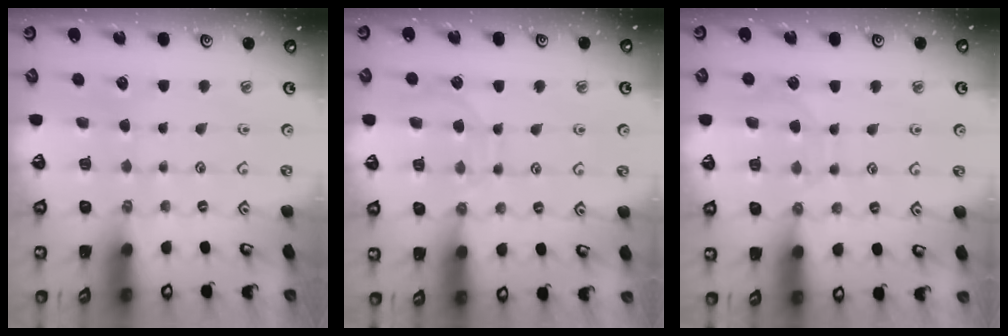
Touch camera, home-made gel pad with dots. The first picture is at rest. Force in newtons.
{"total": 8.0, "press": 8.0, "slide": 0.6}
{"total": 7.7, "press": 7.7, "slide": 0.3}